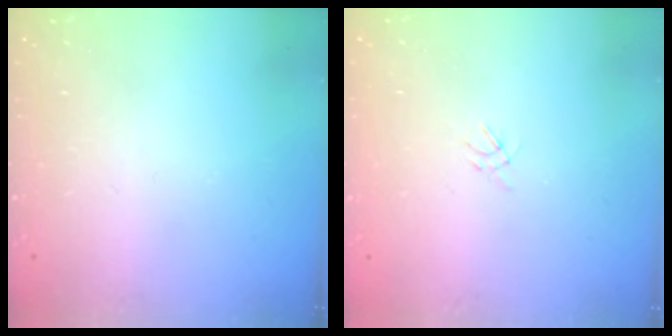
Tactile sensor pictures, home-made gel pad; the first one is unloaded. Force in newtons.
{"total": 1.2, "press": 1.1, "slide": 0.5}